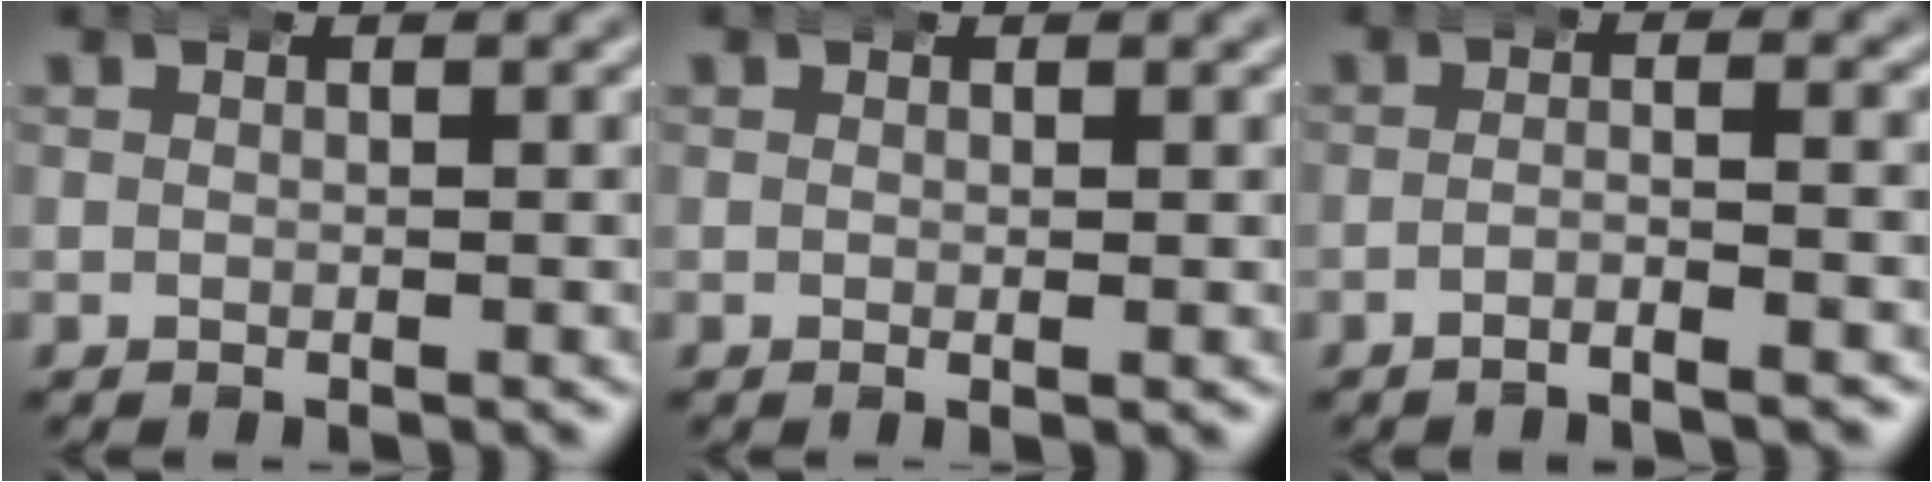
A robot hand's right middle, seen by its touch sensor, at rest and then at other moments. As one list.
[{"total": 0.5, "force": [0.0, 0.1, 0.5], "torque": [-0.007, 0.004, -0.003]}, {"total": 3.0, "force": [-2.4, -0.3, 1.8], "torque": [-0.029, -0.002, -0.043]}]